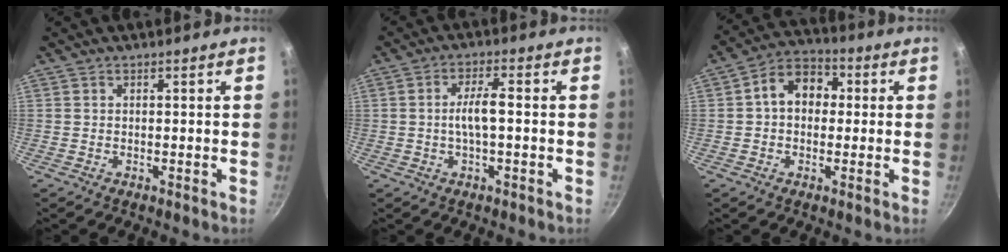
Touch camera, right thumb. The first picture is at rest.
{"total": 4.9, "force": [-0.4, 1.4, 4.7], "torque": [-0.094, 0.017, -0.009]}
{"total": 9.4, "force": [1.0, 7.1, 6.0], "torque": [-0.057, 0.024, -0.003]}